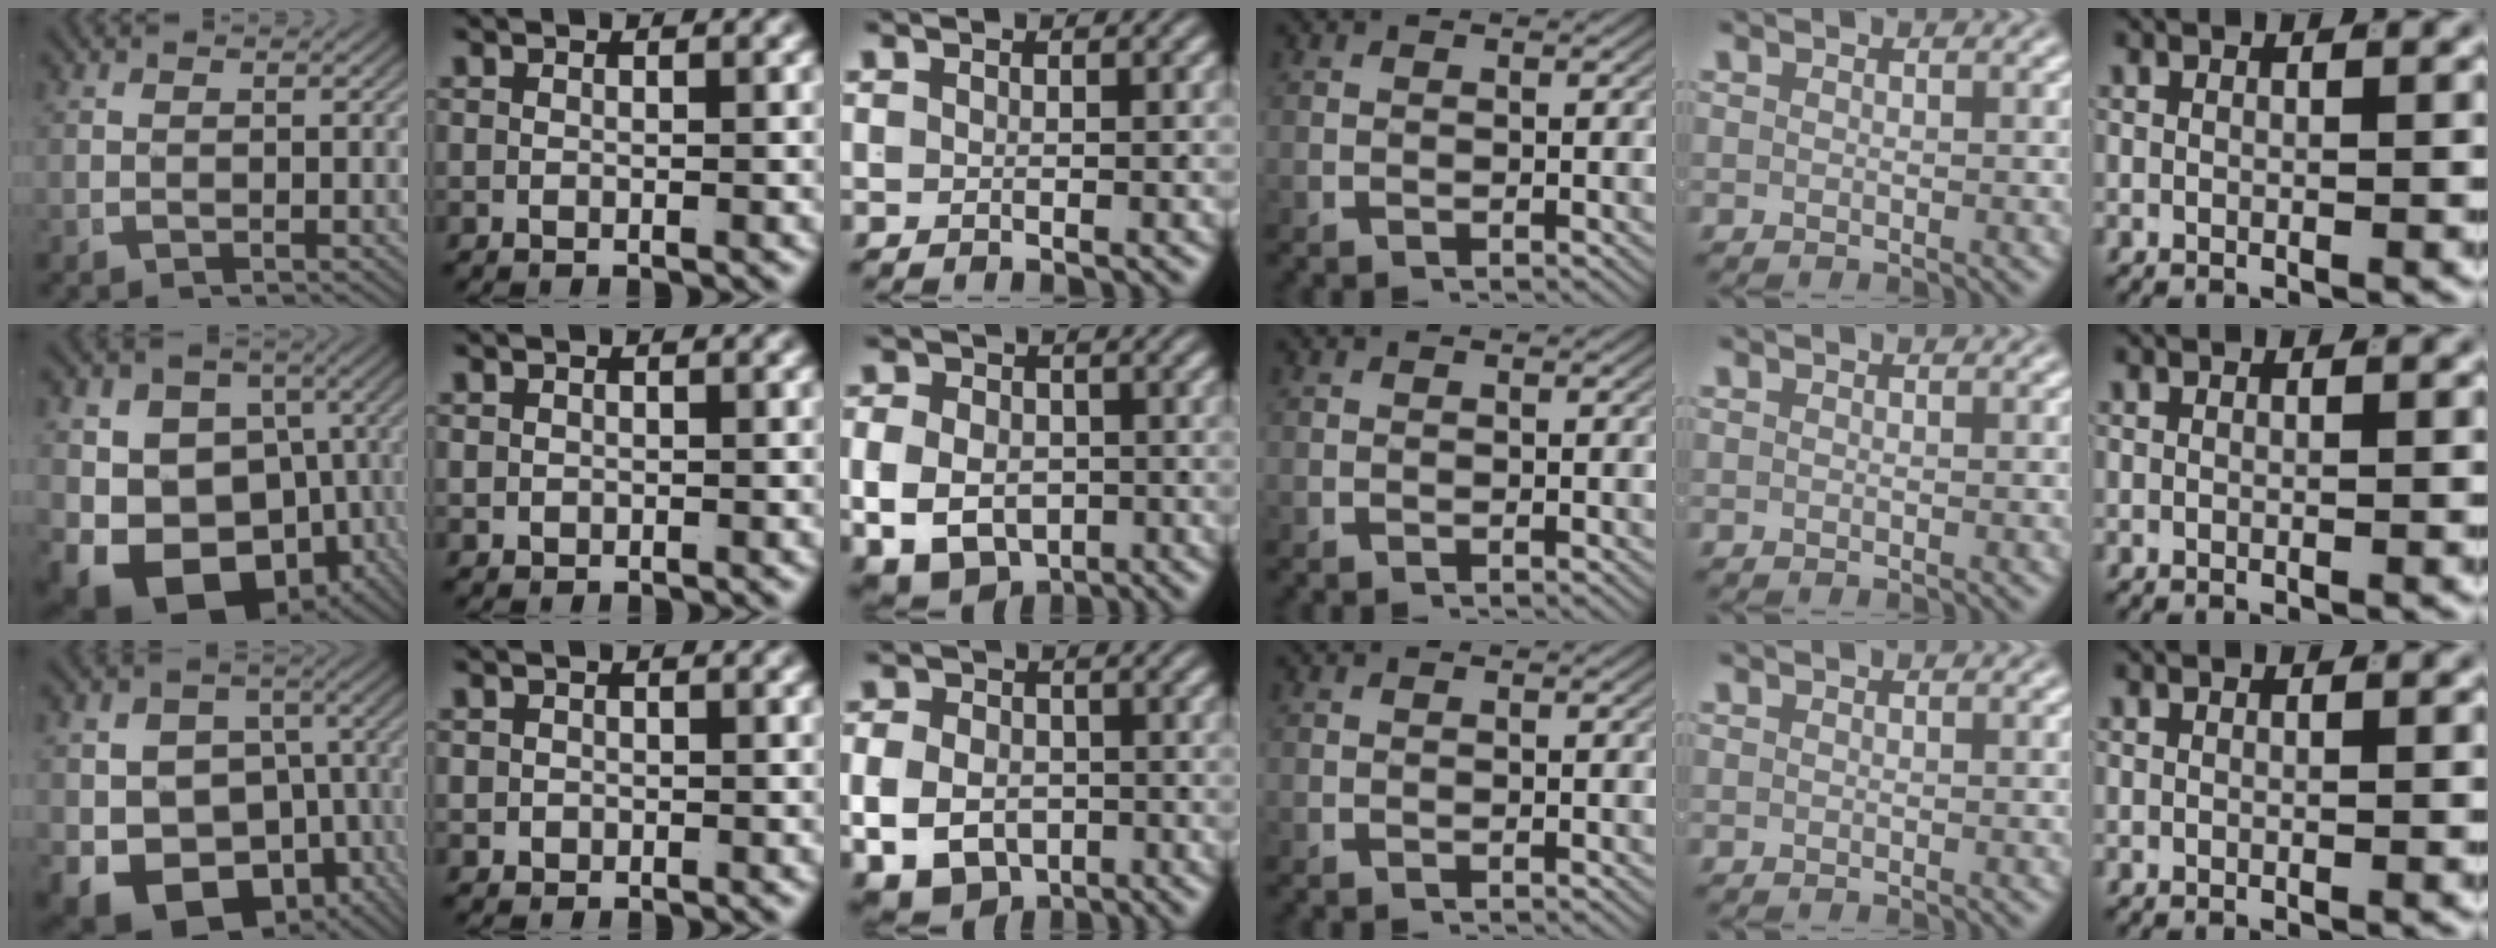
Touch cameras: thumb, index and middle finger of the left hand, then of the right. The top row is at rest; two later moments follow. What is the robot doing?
{"motion": "lift_and_place", "object": "shirt"}